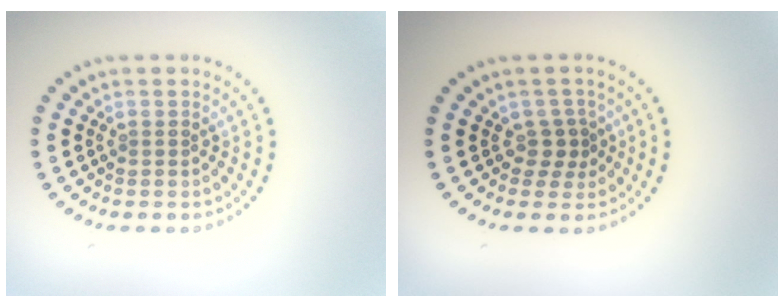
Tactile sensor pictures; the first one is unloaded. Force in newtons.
{"total": 1.5, "press": 1.2, "slide": 0.9}